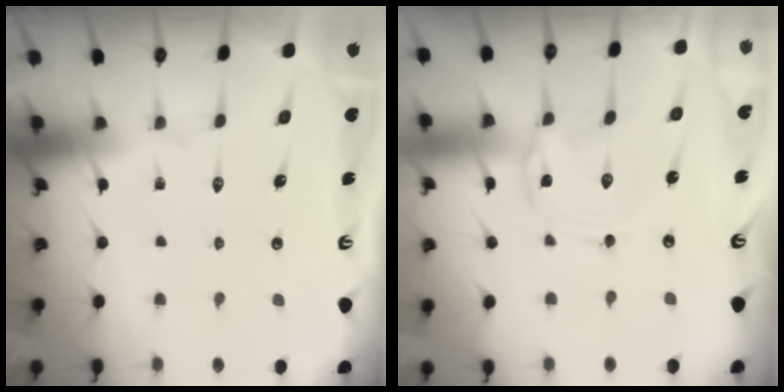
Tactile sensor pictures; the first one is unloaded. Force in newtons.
{"total": 1.3, "press": 1.3, "slide": 0.2}